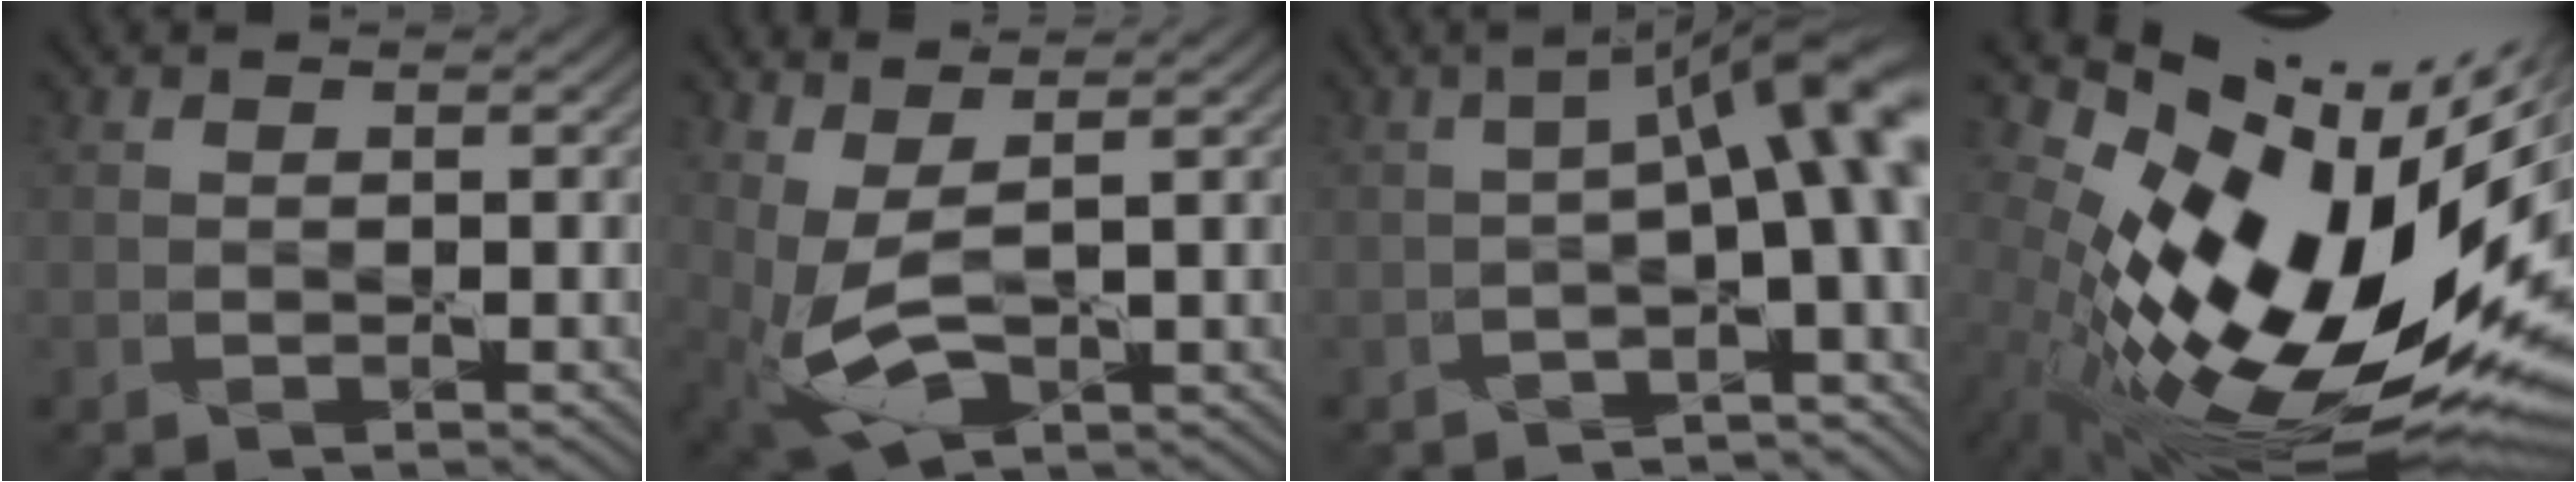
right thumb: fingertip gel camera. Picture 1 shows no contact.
{"total": 6.2, "force": [1.7, 2.4, 5.5], "torque": [-0.141, -0.005, 0.035]}
{"total": 9.4, "force": [-0.8, 2.4, 9.0], "torque": [-0.125, 0.006, -0.019]}
{"total": 19.3, "force": [-0.6, 9.4, 16.8], "torque": [-0.286, -0.041, -0.009]}